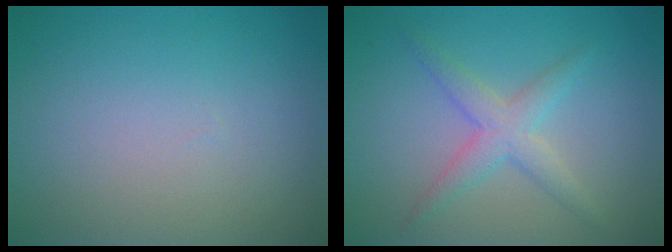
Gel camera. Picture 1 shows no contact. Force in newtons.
{"total": 2.8, "press": 2.8, "slide": 0.1}